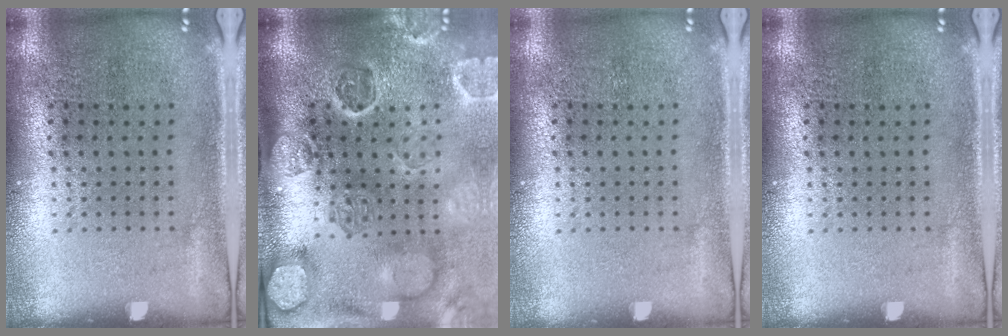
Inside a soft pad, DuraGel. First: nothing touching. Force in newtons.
{"total": 4.5, "press": 3.6, "slide": 2.8}
{"total": 0.0}
{"total": 0.0}